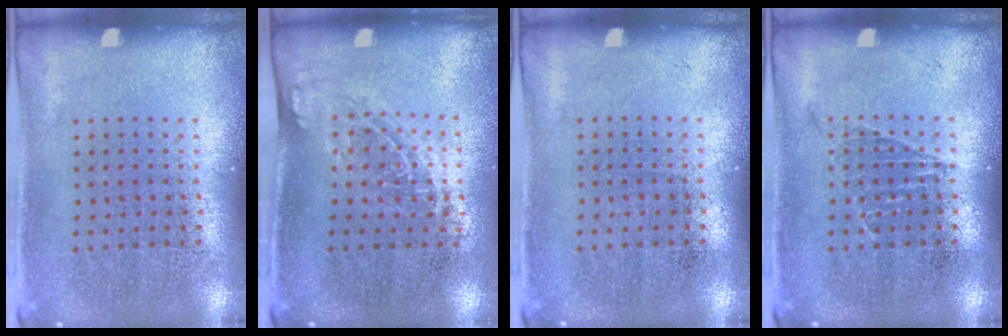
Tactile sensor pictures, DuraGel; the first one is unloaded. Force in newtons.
{"total": 1.3, "press": 1.0, "slide": 0.9}
{"total": 0.0}
{"total": 0.7, "press": 0.7, "slide": 0.1}